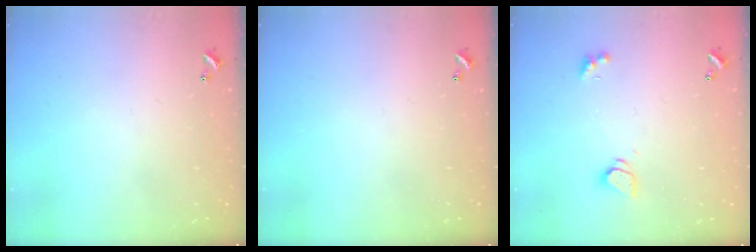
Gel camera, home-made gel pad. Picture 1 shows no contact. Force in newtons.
{"total": 0.0}
{"total": 2.1, "press": 2.0, "slide": 0.6}